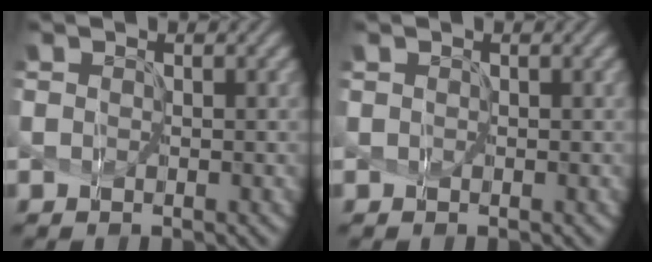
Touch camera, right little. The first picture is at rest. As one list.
[{"total": 0.0}]